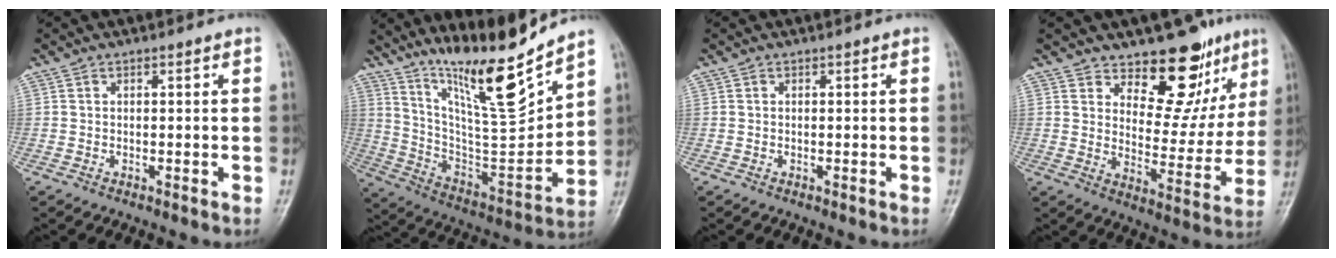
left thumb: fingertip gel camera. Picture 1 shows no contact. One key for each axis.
{"total": 18.7, "fx": 14.7, "fy": 1.8, "fz": 11.4, "tx": -0.159, "ty": -0.099, "tz": 0.270}
{"total": 0.0}
{"total": 13.2, "fx": 9.5, "fy": 6.5, "fz": 6.3, "tx": -0.028, "ty": -0.071, "tz": 0.143}